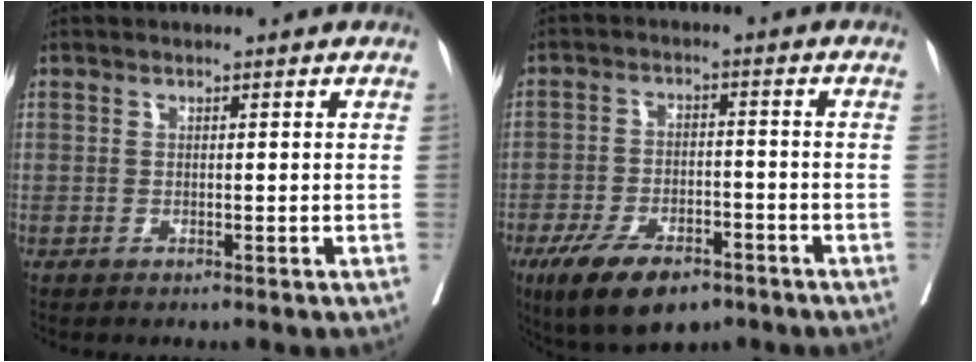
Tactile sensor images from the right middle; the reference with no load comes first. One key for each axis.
{"total": 10.6, "fx": -7.1, "fy": 4.3, "fz": 6.6, "tx": -0.114, "ty": -0.010, "tz": -0.118}